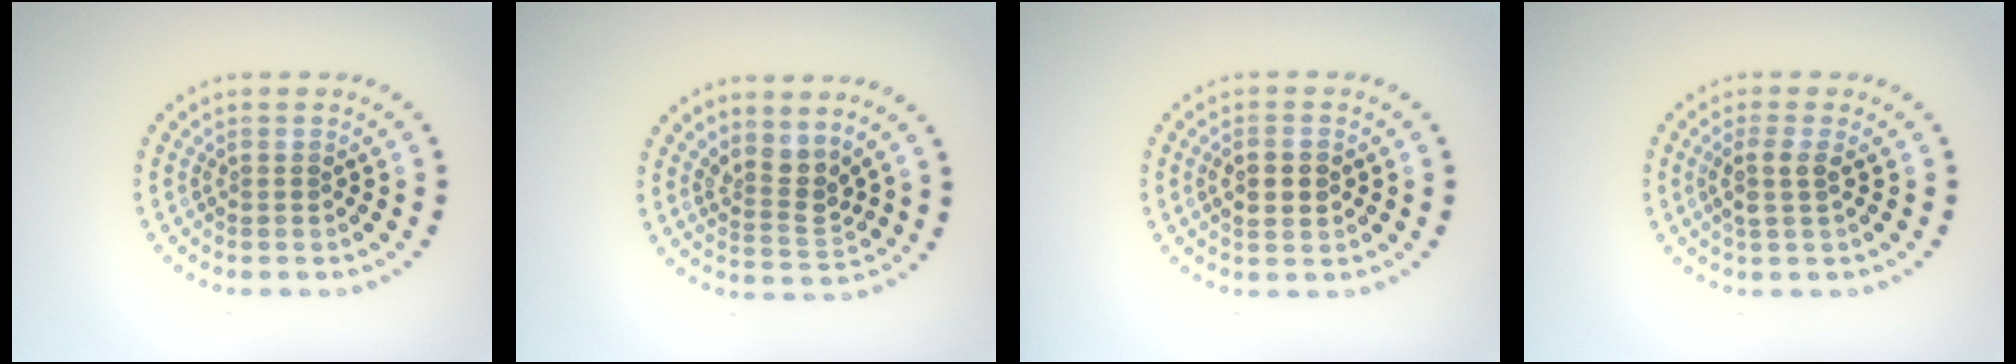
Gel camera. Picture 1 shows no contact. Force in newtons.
{"total": 2.7, "press": 2.0, "slide": 1.9}
{"total": 2.5, "press": 2.4, "slide": 0.2}
{"total": 2.0, "press": 1.7, "slide": 1.1}